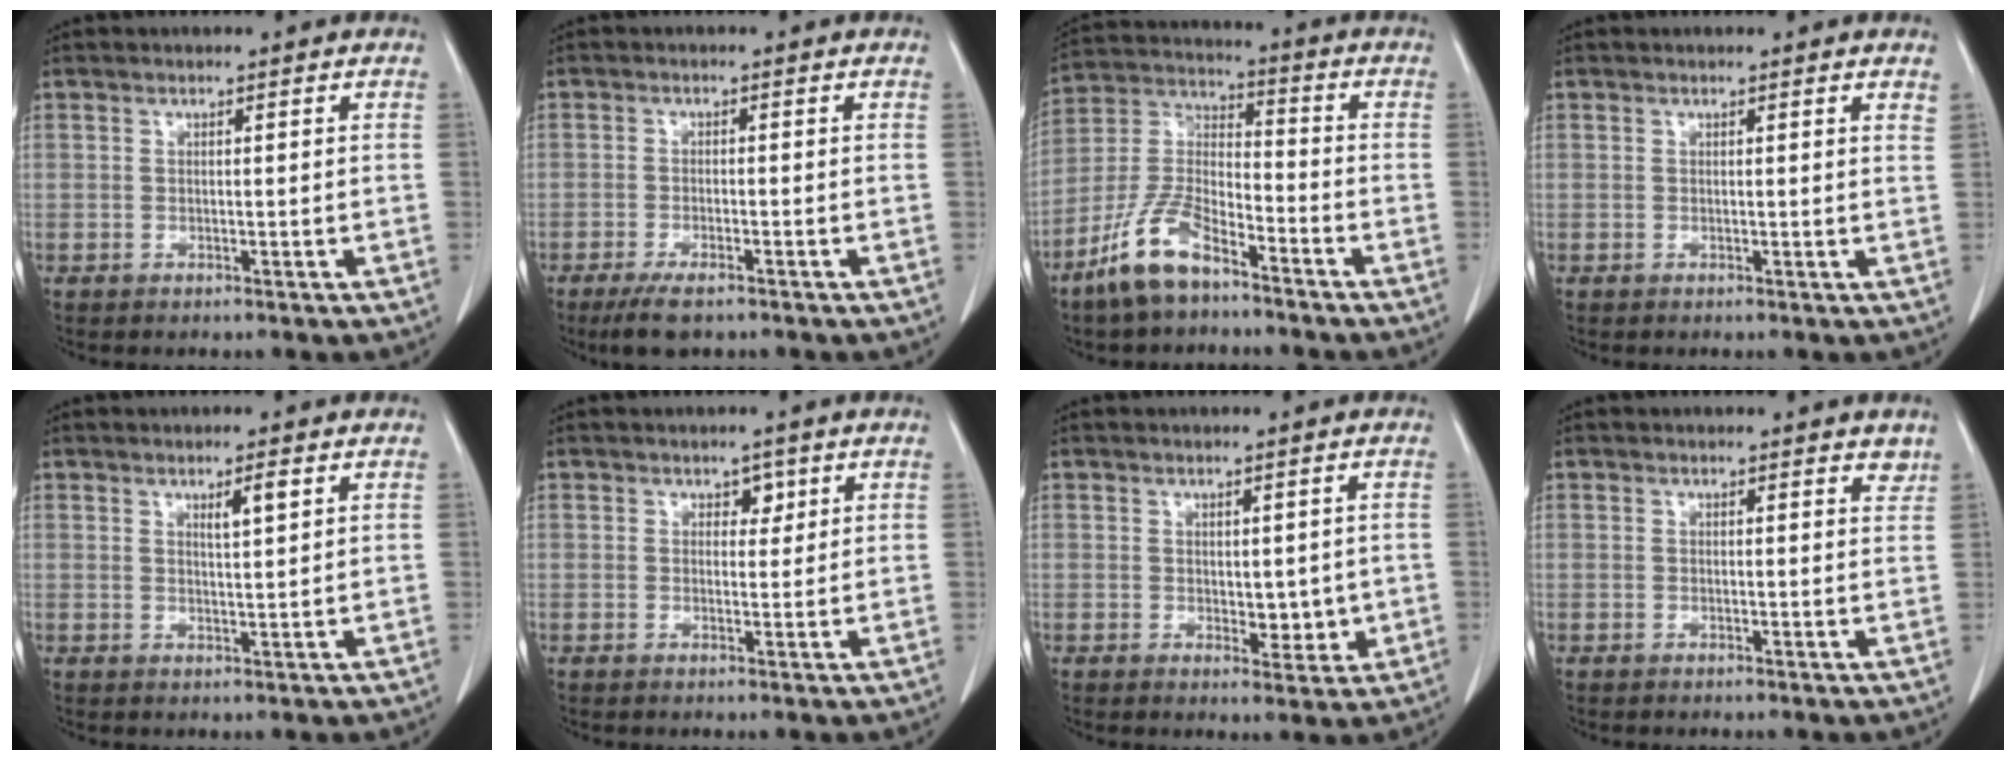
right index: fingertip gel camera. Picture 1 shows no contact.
{"total": 4.6, "force": [-3.3, 1.1, 3.1], "torque": [-0.059, -0.008, -0.052]}
{"total": 11.1, "force": [-7.7, 3.7, 7.0], "torque": [-0.158, -0.003, -0.155]}
{"total": 1.5, "force": [1.4, 0.1, 0.5], "torque": [-0.006, -0.006, 0.006]}
{"total": 2.5, "force": [1.3, 0.2, 2.2], "torque": [-0.039, -0.001, 0.023]}
{"total": 1.9, "force": [1.0, 1.3, 0.9], "torque": [-0.006, 0.000, 0.012]}
{"total": 3.7, "force": [-0.1, 2.1, 3.0], "torque": [-0.031, -0.006, 0.008]}
{"total": 2.8, "force": [2.5, 0.9, 0.8], "torque": [0.002, -0.008, 0.016]}